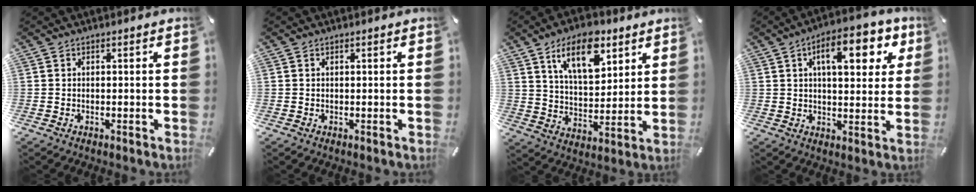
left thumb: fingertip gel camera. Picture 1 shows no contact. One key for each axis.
{"total": 0.0}
{"total": 14.4, "fx": 8.1, "fy": 7.5, "fz": 9.2, "tx": -0.151, "ty": -0.023, "tz": 0.143}
{"total": 13.3, "fx": 5.8, "fy": 6.0, "fz": 10.4, "tx": -0.146, "ty": -0.010, "tz": 0.090}